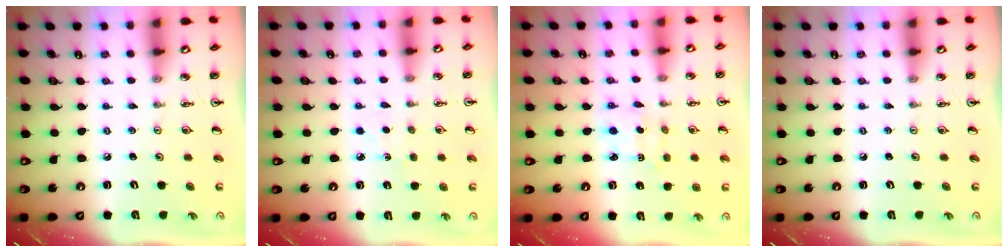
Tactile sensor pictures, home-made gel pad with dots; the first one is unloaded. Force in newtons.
{"total": 3.3, "press": 3.3, "slide": 0.3}
{"total": 2.0, "press": 1.9, "slide": 0.5}
{"total": 0.0}